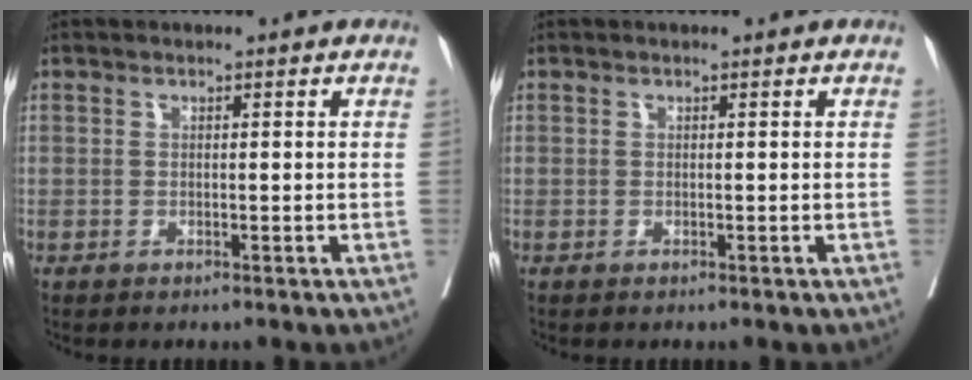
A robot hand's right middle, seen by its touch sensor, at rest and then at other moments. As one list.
[{"total": 0.0}]